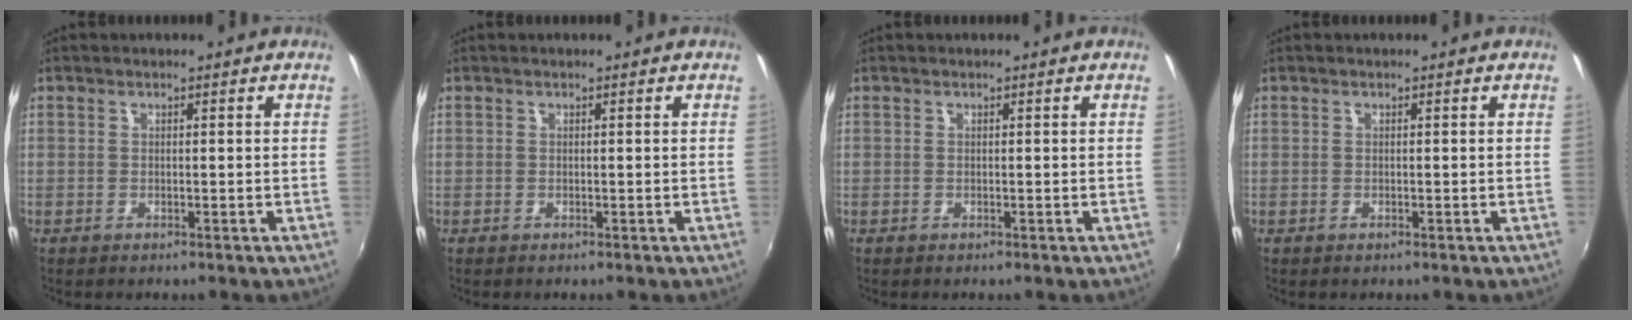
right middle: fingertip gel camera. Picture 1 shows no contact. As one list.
[{"total": 0.0}, {"total": 0.0}, {"total": 0.0}]